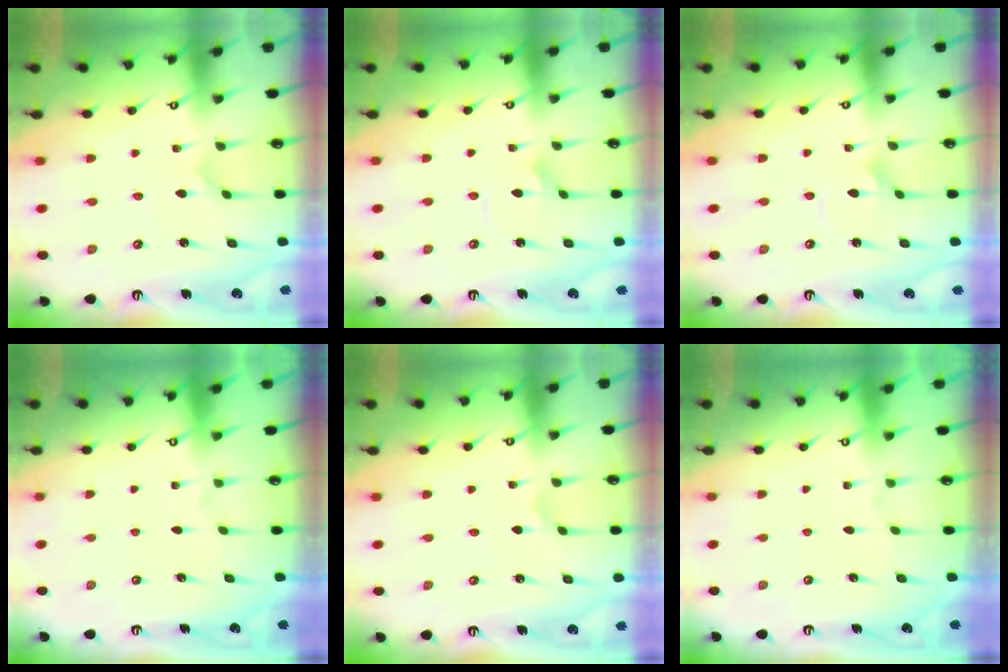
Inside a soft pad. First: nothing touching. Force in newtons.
{"total": 1.7, "press": 1.7, "slide": 0.0}
{"total": 1.6, "press": 1.6, "slide": 0.0}
{"total": 0.0}
{"total": 0.0}
{"total": 0.0}